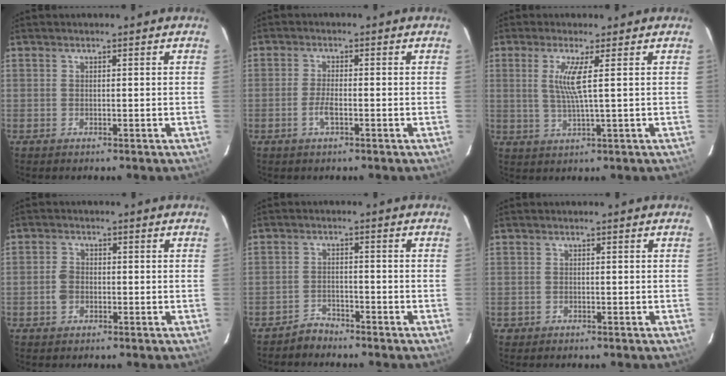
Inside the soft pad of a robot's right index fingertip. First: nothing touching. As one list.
[{"total": 3.0, "force": [-1.2, 0.9, 2.6], "torque": [-0.058, -0.001, -0.024]}, {"total": 5.0, "force": [1.3, -0.7, 4.8], "torque": [-0.091, -0.008, 0.025]}, {"total": 3.0, "force": [-0.7, 2.4, 1.6], "torque": [-0.036, 0.006, -0.013]}, {"total": 2.9, "force": [-2.7, 1.2, -0.1], "torque": [-0.001, 0.008, -0.048]}, {"total": 1.0, "force": [-0.4, 0.9, 0.0], "torque": [-0.001, 0.003, -0.003]}]